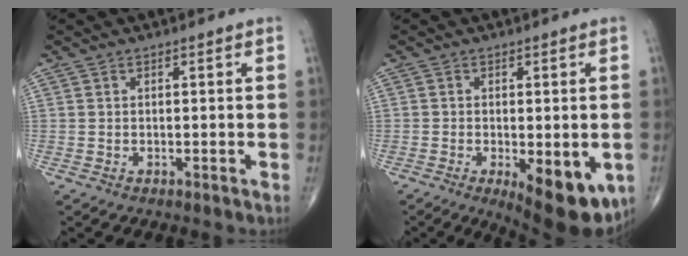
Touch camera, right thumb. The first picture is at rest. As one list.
[{"total": 13.1, "force": [-4.6, 5.5, 11.0], "torque": [-0.130, -0.011, -0.053]}]